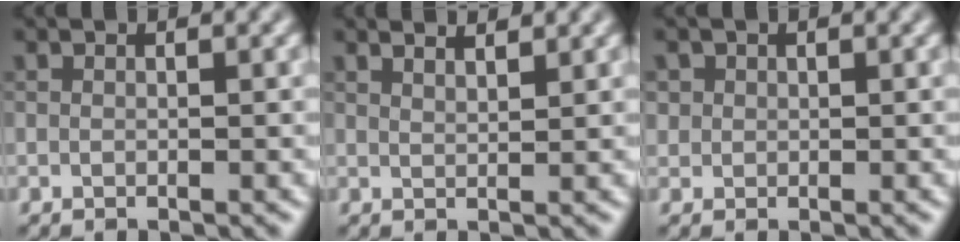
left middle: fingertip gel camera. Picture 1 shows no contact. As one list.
[{"total": 2.6, "force": [2.2, 0.6, 1.2], "torque": [-0.006, 0.011, 0.014]}, {"total": 1.1, "force": [0.3, 1.0, 0.1], "torque": [0.006, -0.002, 0.010]}]